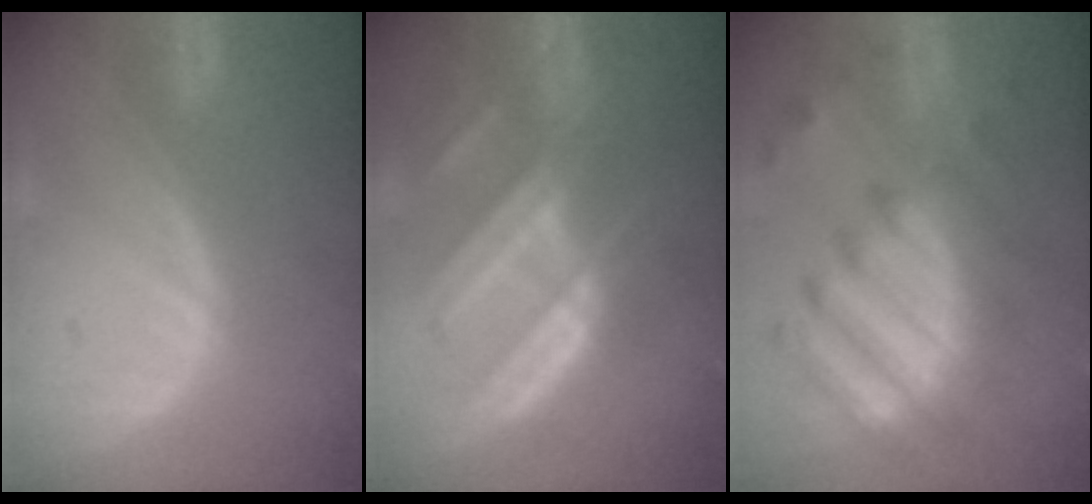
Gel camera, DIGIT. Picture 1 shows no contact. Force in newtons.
{"total": 9.1, "press": 8.3, "slide": 3.8}
{"total": 11.6, "press": 10.5, "slide": 5.0}